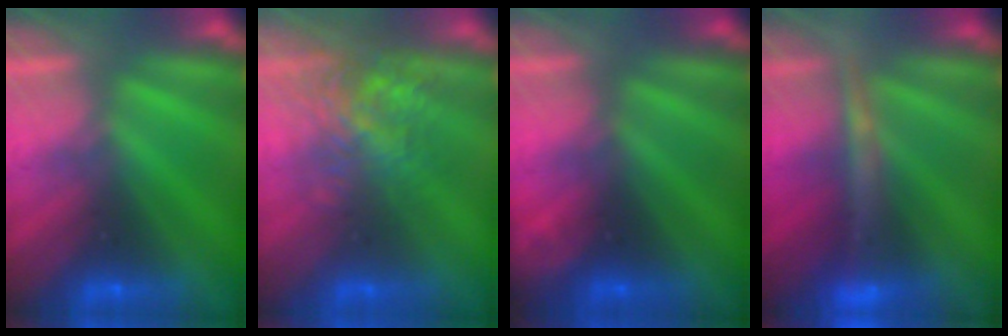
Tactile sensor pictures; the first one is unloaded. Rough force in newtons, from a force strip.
{"total": 3.6}
{"total": 1.8}
{"total": 4.5}